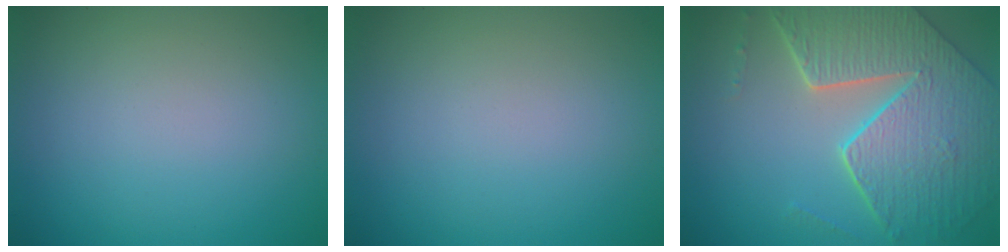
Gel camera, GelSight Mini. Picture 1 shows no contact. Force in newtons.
{"total": 0.0}
{"total": 8.5, "press": 6.0, "slide": 6.1}